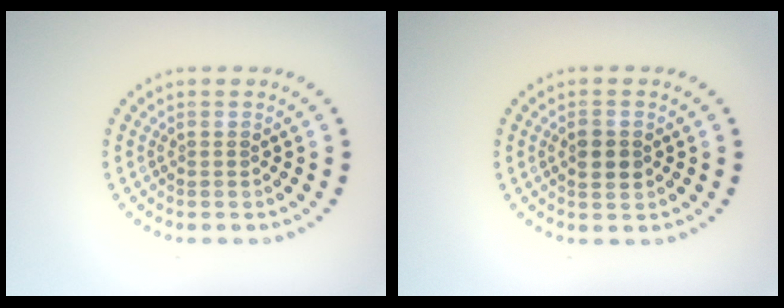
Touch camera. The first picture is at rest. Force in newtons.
{"total": 2.2, "press": 2.2, "slide": 0.1}